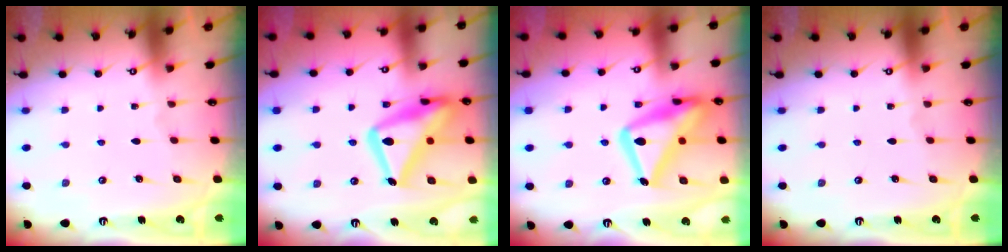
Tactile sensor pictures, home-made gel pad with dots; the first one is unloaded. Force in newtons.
{"total": 23.0, "press": 22.9, "slide": 1.9}
{"total": 23.0, "press": 22.9, "slide": 1.9}
{"total": 0.0}